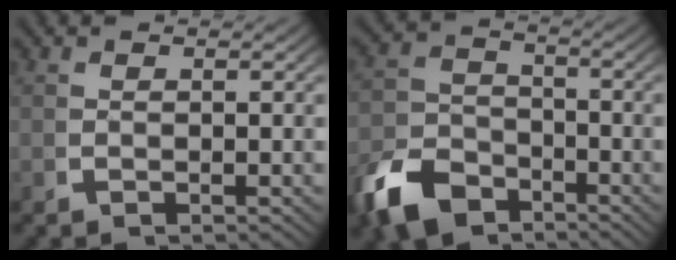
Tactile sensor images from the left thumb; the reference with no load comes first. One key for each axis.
{"total": 8.8, "fx": -5.4, "fy": 5.9, "fz": 3.8, "tx": -0.061, "ty": -0.035, "tz": -0.083}